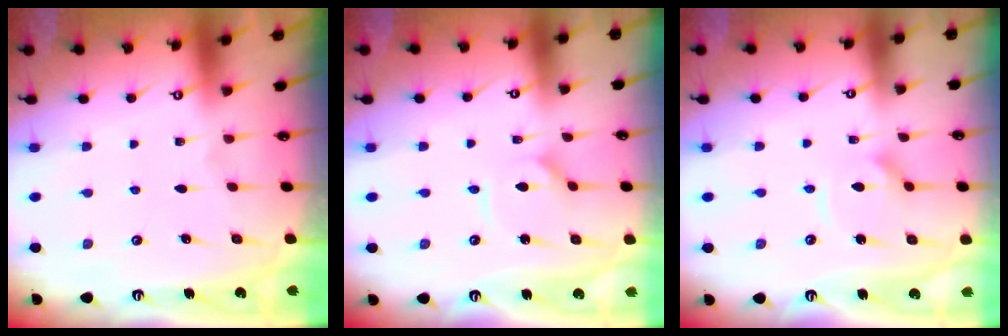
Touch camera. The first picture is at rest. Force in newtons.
{"total": 2.2, "press": 2.2, "slide": 0.3}
{"total": 6.0, "press": 6.0, "slide": 0.4}